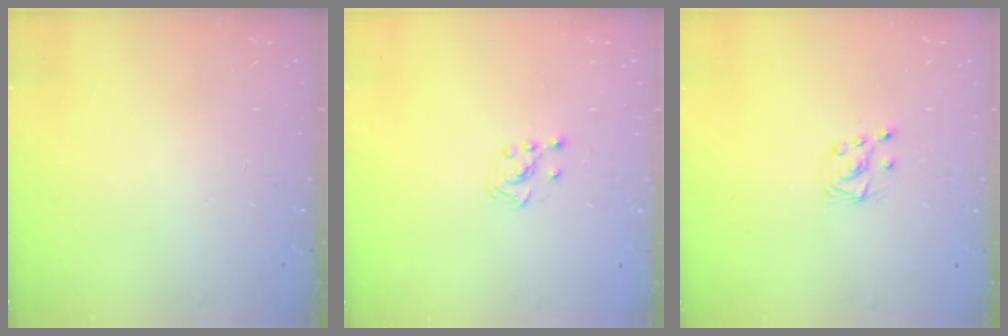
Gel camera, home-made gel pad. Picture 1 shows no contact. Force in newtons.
{"total": 3.4, "press": 3.4, "slide": 0.6}
{"total": 5.2, "press": 5.2, "slide": 0.4}